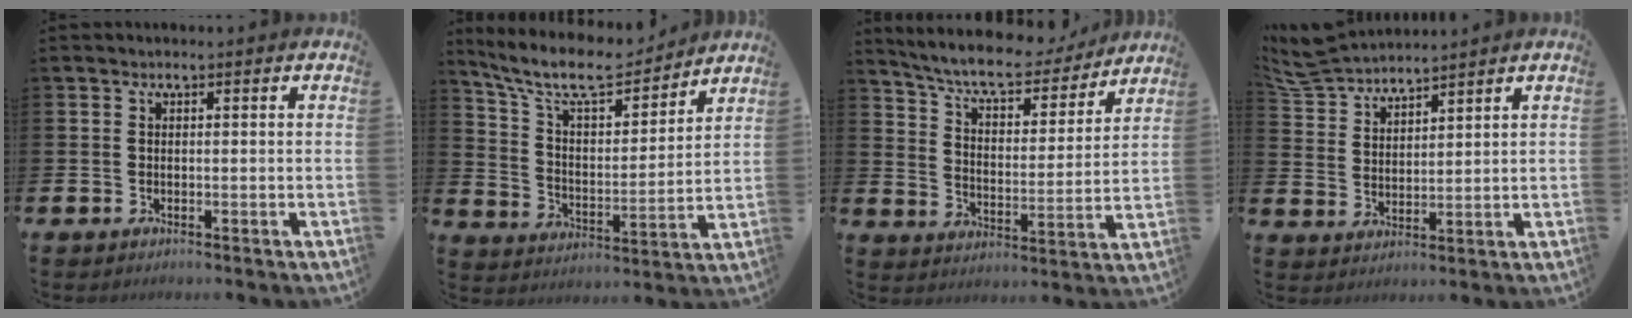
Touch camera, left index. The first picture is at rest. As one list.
[{"total": 10.4, "force": [9.2, 2.6, 4.0], "torque": [-0.108, -0.058, 0.159]}, {"total": 8.4, "force": [7.6, 1.6, 3.1], "torque": [-0.089, -0.047, 0.130]}, {"total": 5.9, "force": [5.8, 0.8, 0.7], "torque": [-0.043, -0.027, 0.107]}]